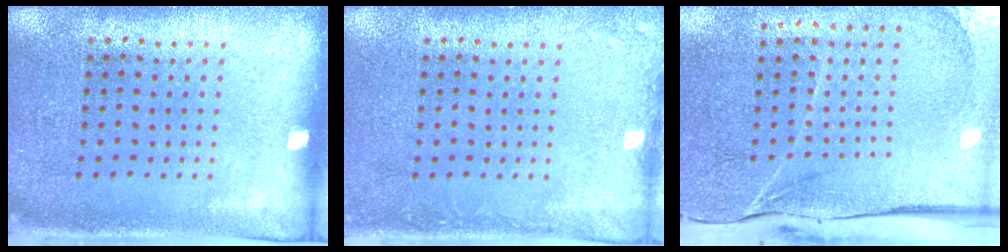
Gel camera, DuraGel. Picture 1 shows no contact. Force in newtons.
{"total": 1.3, "press": 1.3, "slide": 0.1}
{"total": 4.4, "press": 3.6, "slide": 2.5}